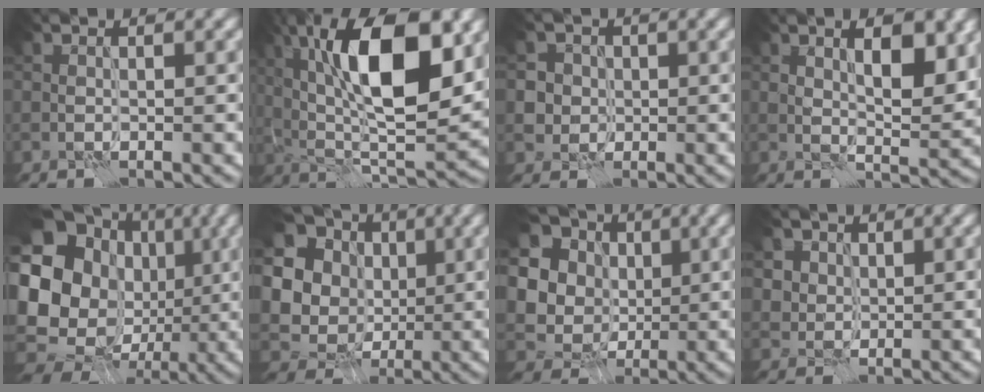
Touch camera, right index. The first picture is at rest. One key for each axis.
{"total": 14.0, "fx": 4.3, "fy": 5.2, "fz": 12.3, "tx": -0.198, "ty": 0.007, "tz": 0.067}
{"total": 4.7, "fx": 0.8, "fy": 4.4, "fz": 1.5, "tx": -0.013, "ty": 0.027, "tz": -0.001}
{"total": 5.3, "fx": 1.9, "fy": 1.8, "fz": 4.6, "tx": -0.068, "ty": 0.000, "tz": 0.032}
{"total": 19.9, "fx": 1.2, "fy": 16.8, "fz": 10.7, "tx": -0.205, "ty": 0.001, "tz": 0.014}
{"total": 15.7, "fx": 4.0, "fy": 14.0, "fz": 6.0, "tx": -0.179, "ty": 0.014, "tz": 0.070}
{"total": 13.7, "fx": 4.3, "fy": 11.8, "fz": 5.4, "tx": -0.169, "ty": 0.017, "tz": 0.082}
{"total": 4.7, "fx": 2.5, "fy": 3.6, "fz": 1.7, "tx": -0.050, "ty": -0.001, "tz": 0.045}